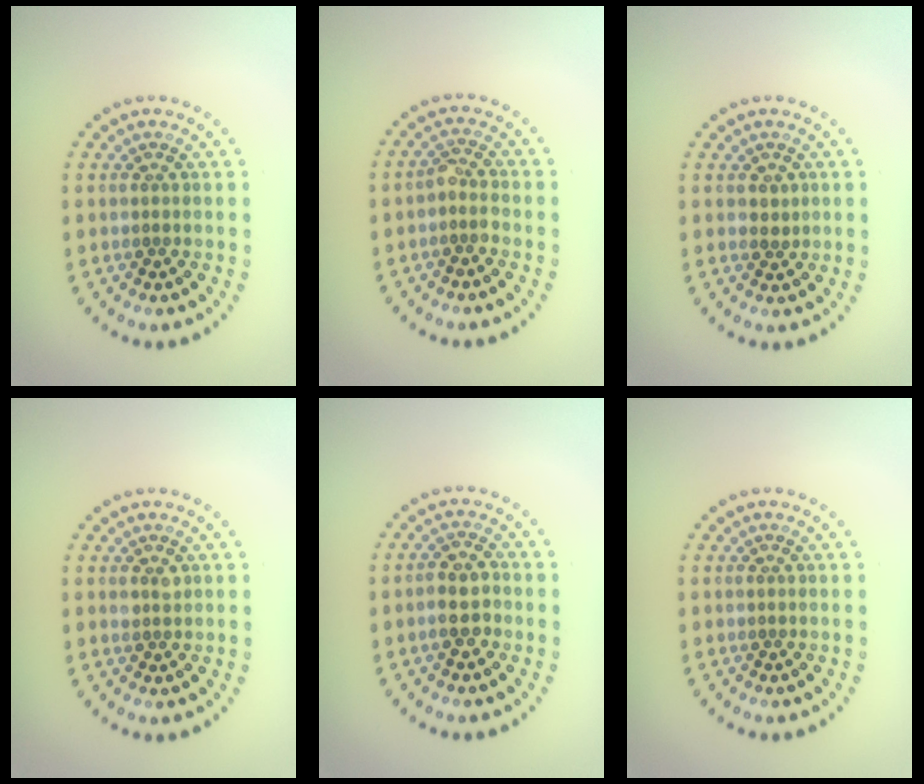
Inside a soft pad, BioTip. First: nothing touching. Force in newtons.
{"total": 1.7, "press": 1.5, "slide": 0.8}
{"total": 0.7, "press": 0.5, "slide": 0.4}
{"total": 1.0, "press": 0.9, "slide": 0.4}
{"total": 2.6, "press": 2.5, "slide": 0.8}
{"total": 0.0}